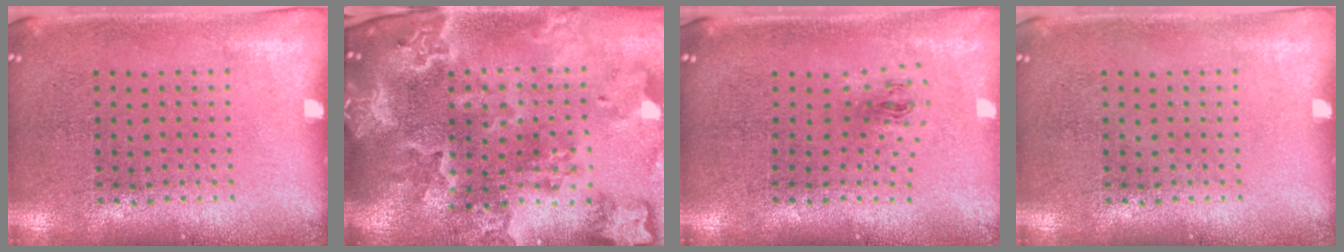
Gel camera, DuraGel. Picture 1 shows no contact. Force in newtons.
{"total": 4.4, "press": 3.6, "slide": 2.5}
{"total": 1.0, "press": 0.4, "slide": 0.9}
{"total": 0.0}